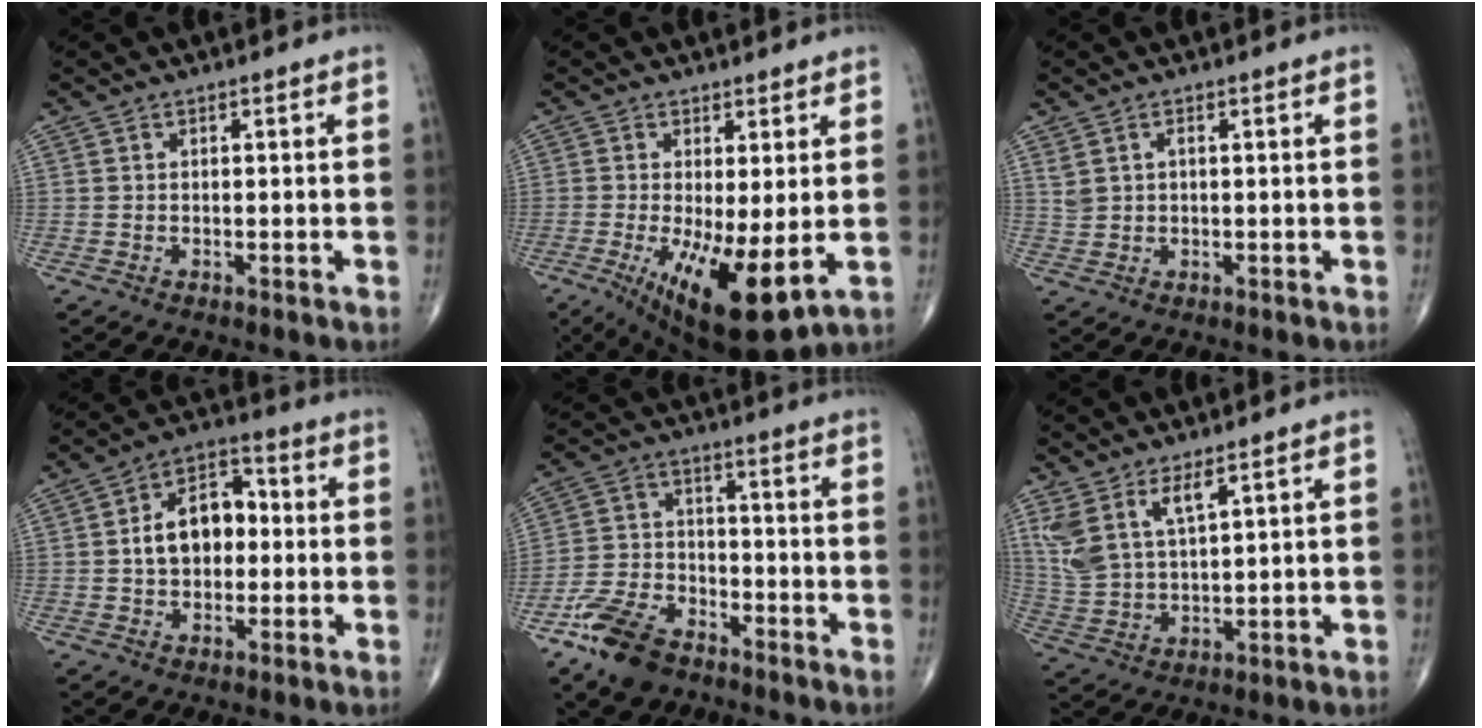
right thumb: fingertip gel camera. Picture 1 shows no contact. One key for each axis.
{"total": 12.6, "fx": -2.6, "fy": 3.9, "fz": 11.6, "tx": -0.198, "ty": -0.027, "tz": -0.027}
{"total": 2.6, "fx": 0.8, "fy": 1.7, "fz": 1.8, "tx": -0.041, "ty": 0.002, "tz": 0.021}
{"total": 10.7, "fx": 0.1, "fy": 7.2, "fz": 7.9, "tx": -0.106, "ty": 0.030, "tz": -0.007}
{"total": 11.7, "fx": -7.7, "fy": 6.5, "fz": 6.0, "tx": -0.106, "ty": 0.036, "tz": -0.148}
{"total": 8.6, "fx": 5.0, "fy": 3.1, "fz": 6.2, "tx": -0.135, "ty": -0.022, "tz": 0.112}